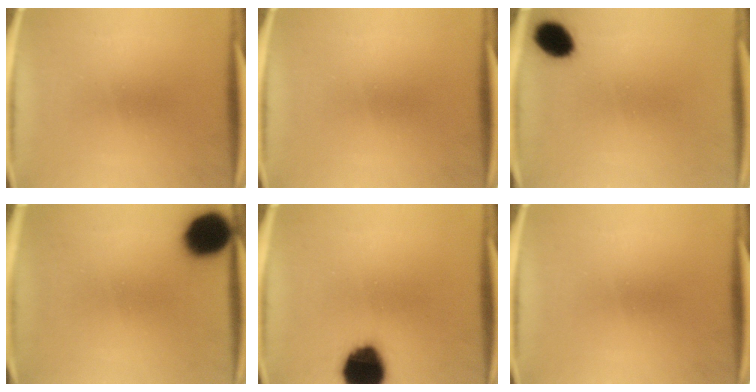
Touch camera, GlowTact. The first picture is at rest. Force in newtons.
{"total": 0.0}
{"total": 7.0}
{"total": 13.4}
{"total": 15.0}
{"total": 0.0}